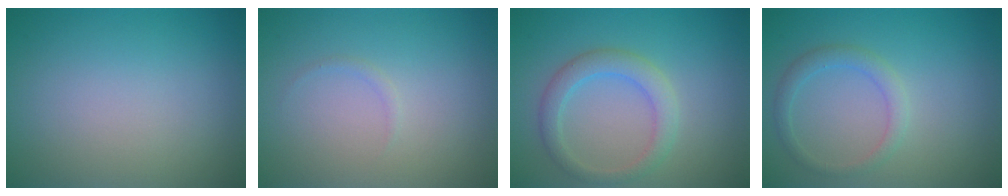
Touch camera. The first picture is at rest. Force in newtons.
{"total": 0.5, "press": 0.5, "slide": 0.0}
{"total": 2.9, "press": 2.9, "slide": 0.3}
{"total": 1.9, "press": 1.9, "slide": 0.1}